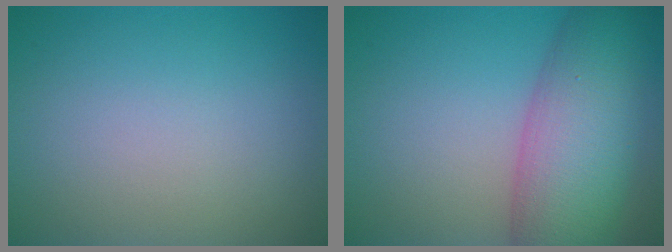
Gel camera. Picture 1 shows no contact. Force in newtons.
{"total": 10.3, "press": 10.3, "slide": 0.6}